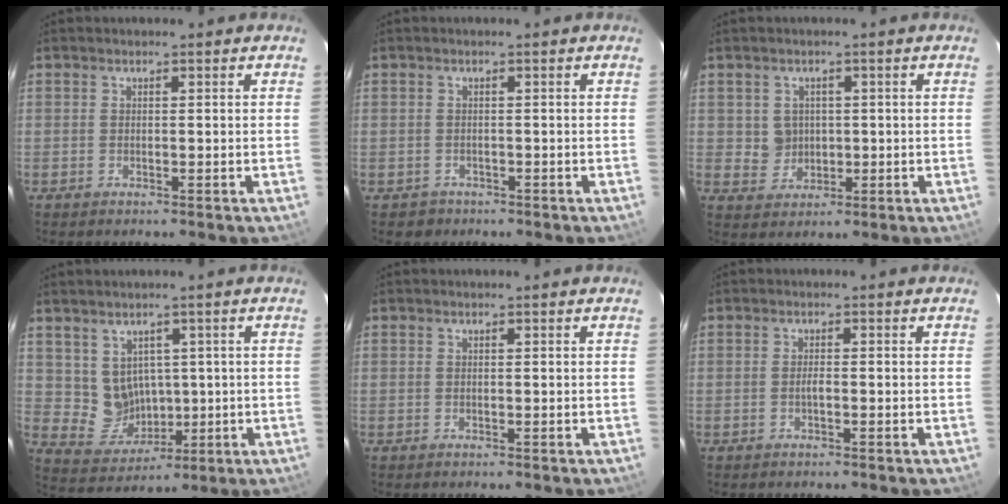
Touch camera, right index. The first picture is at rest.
{"total": 2.1, "force": [-1.1, 1.8, 0.0], "torque": [-0.004, 0.004, -0.013]}
{"total": 4.0, "force": [0.5, 4.0, 0.7], "torque": [-0.015, 0.011, 0.018]}
{"total": 7.0, "force": [1.4, 6.5, 2.2], "torque": [-0.052, 0.002, 0.051]}
{"total": 0.0}
{"total": 1.0, "force": [-0.5, 0.2, 0.8], "torque": [-0.017, 0.004, -0.010]}